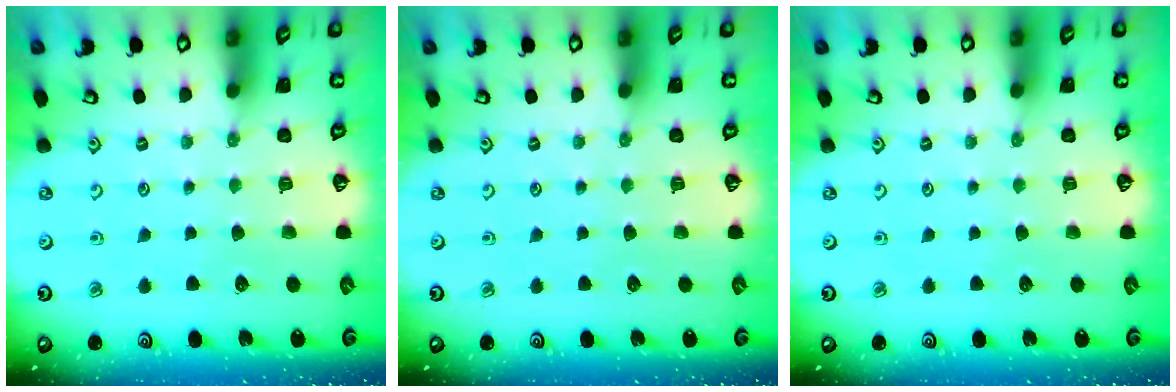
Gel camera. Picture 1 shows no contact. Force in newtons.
{"total": 0.0}
{"total": 0.0}